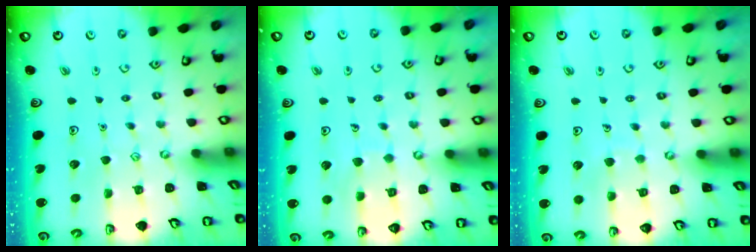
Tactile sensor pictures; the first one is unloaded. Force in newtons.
{"total": 6.8, "press": 6.8, "slide": 0.4}
{"total": 4.3, "press": 4.3, "slide": 0.4}